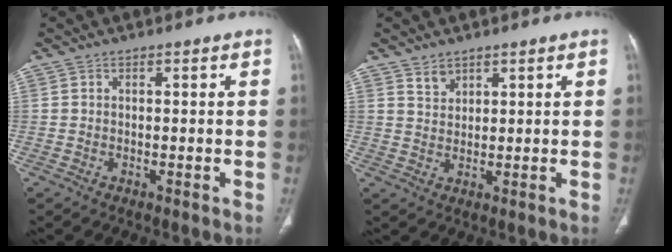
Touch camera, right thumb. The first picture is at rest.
{"total": 2.5, "force": [2.0, 1.4, 0.6], "torque": [0.000, -0.016, 0.040]}